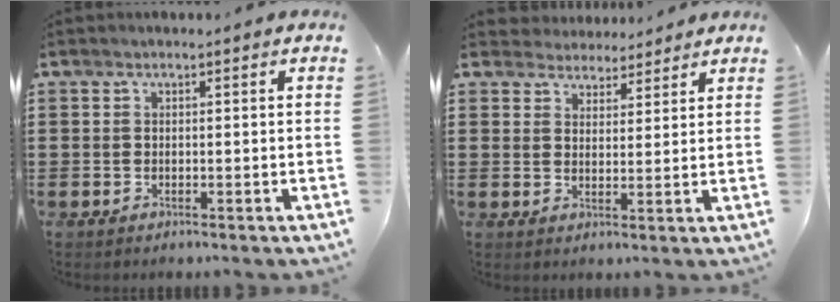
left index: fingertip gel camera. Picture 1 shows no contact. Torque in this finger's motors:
{"motor_torque": [0.65, 0.62, 0.22, 0.03]}